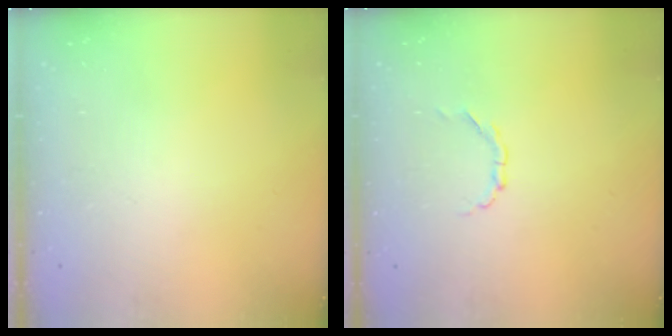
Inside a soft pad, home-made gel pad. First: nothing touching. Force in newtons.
{"total": 2.1, "press": 2.0, "slide": 0.6}